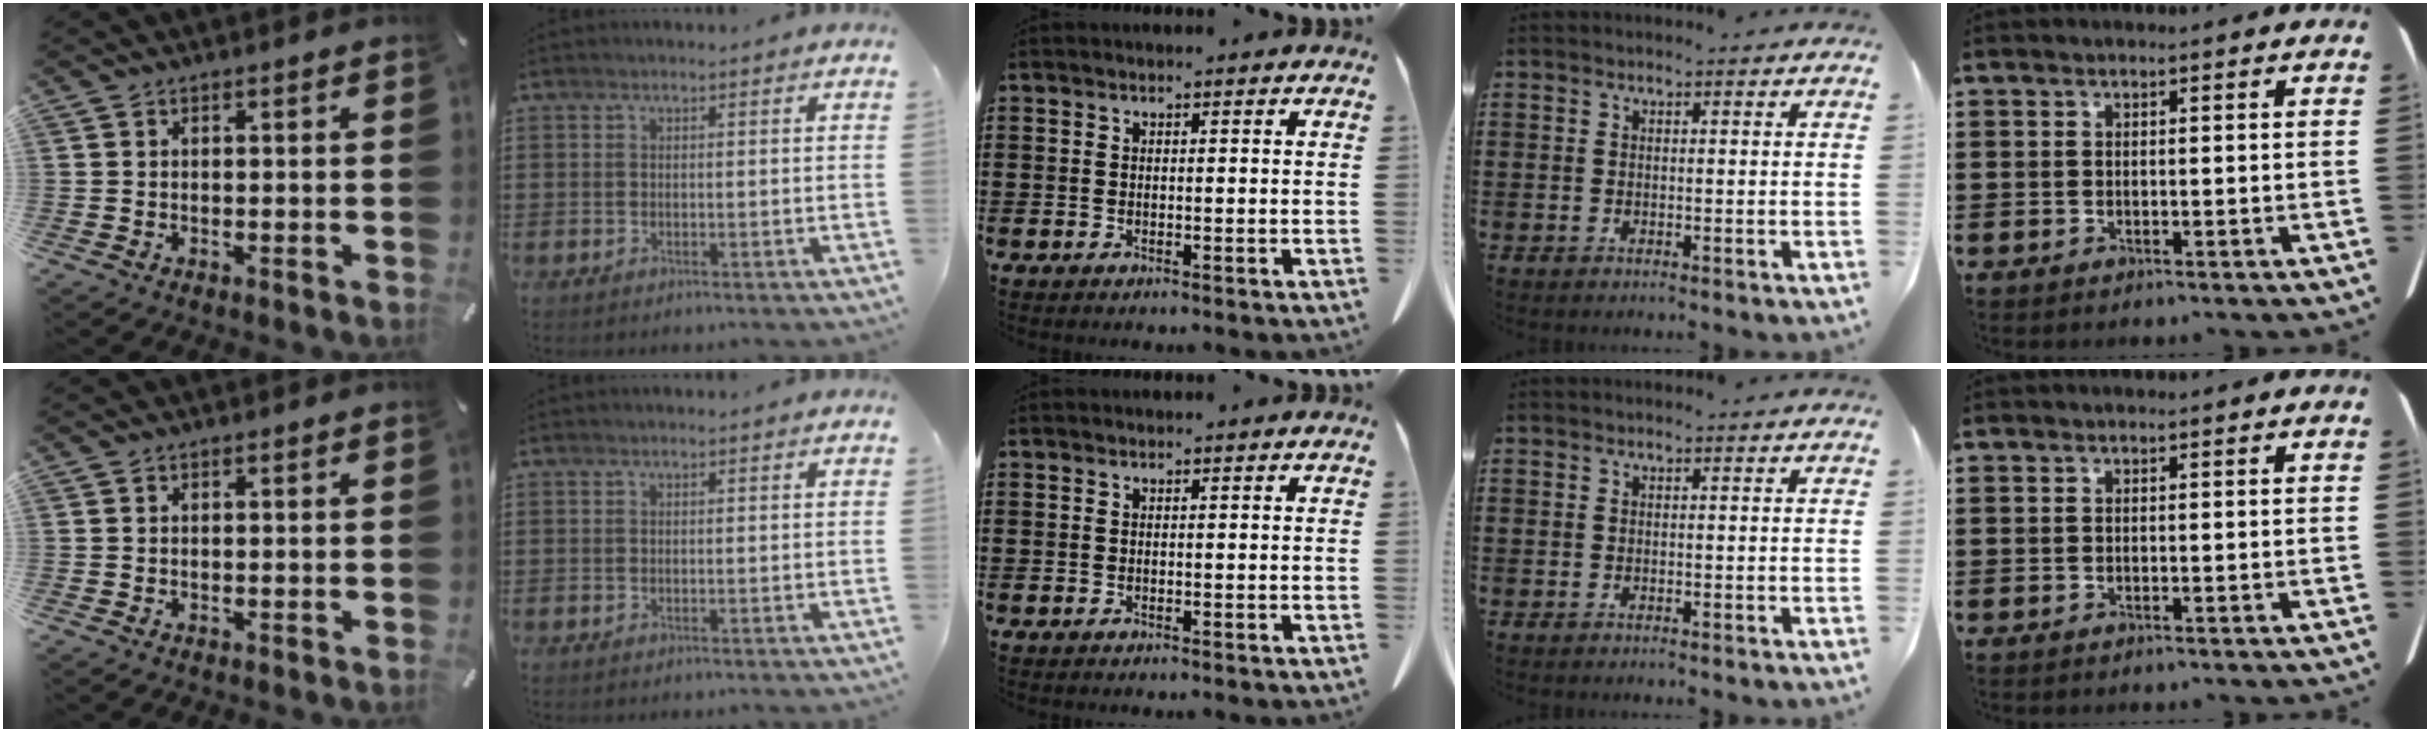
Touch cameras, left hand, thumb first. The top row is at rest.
{}